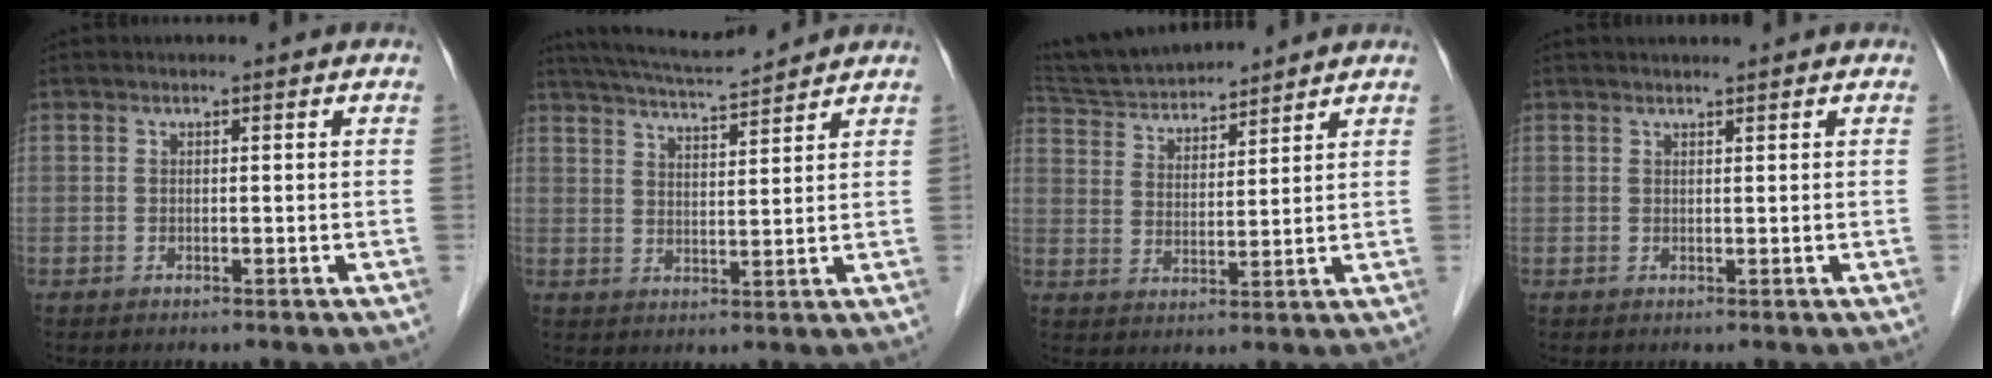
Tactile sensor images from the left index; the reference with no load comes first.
{"total": 9.2, "force": [8.7, 0.1, 3.2], "torque": [-0.064, 0.017, 0.144]}
{"total": 12.0, "force": [11.3, 1.9, 3.5], "torque": [-0.070, 0.026, 0.208]}
{"total": 1.5, "force": [1.4, -0.1, 0.6], "torque": [-0.008, 0.010, 0.025]}